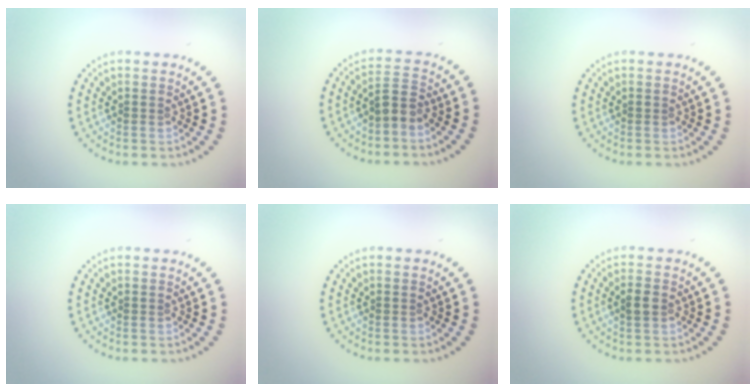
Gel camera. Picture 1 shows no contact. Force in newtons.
{"total": 2.1, "press": 1.8, "slide": 1.1}
{"total": 0.0}
{"total": 0.0}
{"total": 0.0}
{"total": 1.5, "press": 1.4, "slide": 0.2}